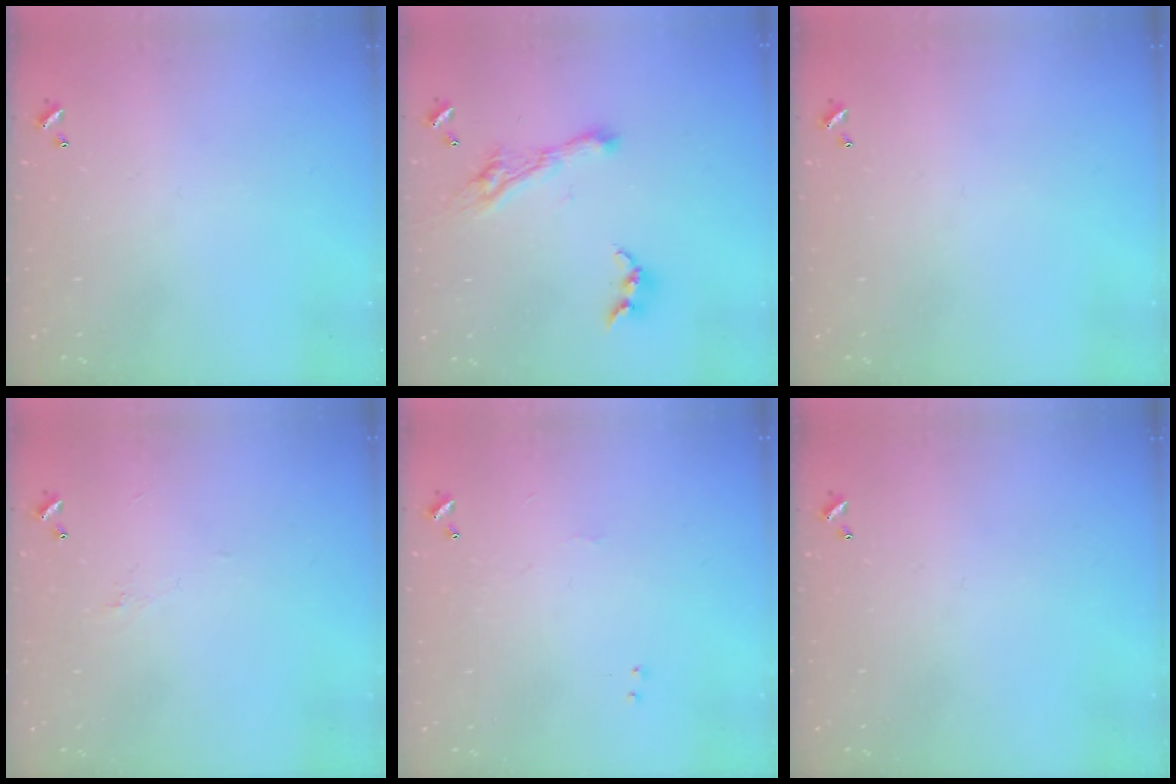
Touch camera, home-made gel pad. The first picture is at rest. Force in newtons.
{"total": 6.4, "press": 6.4, "slide": 0.8}
{"total": 0.0}
{"total": 1.6, "press": 1.5, "slide": 0.5}
{"total": 1.8, "press": 1.8, "slide": 0.6}
{"total": 0.0}